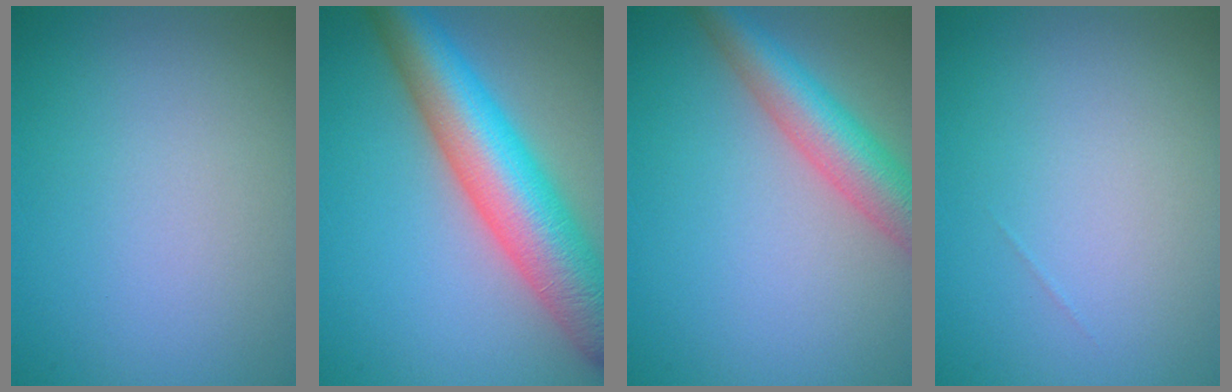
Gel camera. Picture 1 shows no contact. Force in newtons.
{"total": 10.4, "press": 10.4, "slide": 0.3}
{"total": 5.8, "press": 5.8, "slide": 0.2}
{"total": 0.0}